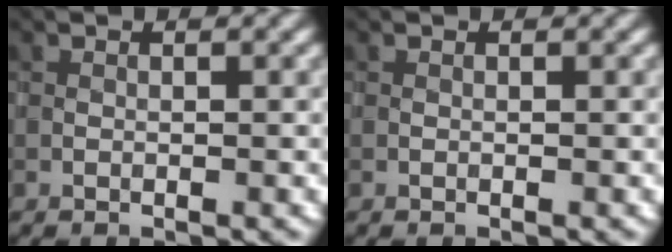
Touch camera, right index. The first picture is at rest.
{"total": 0.0}